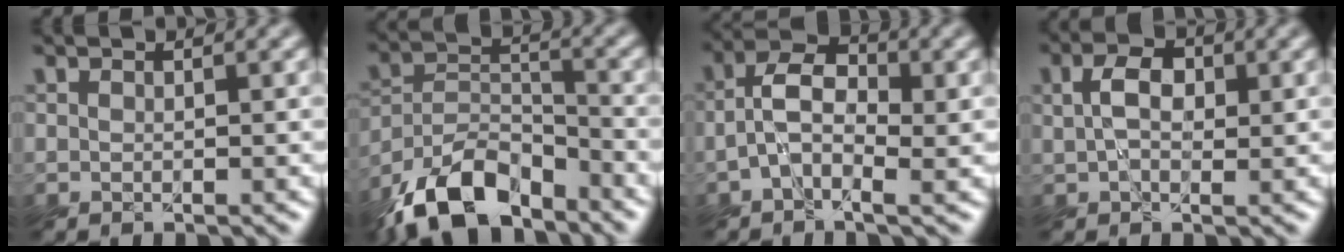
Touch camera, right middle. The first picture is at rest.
{"total": 9.2, "force": [-7.6, 3.4, 4.0], "torque": [-0.065, -0.003, -0.157]}
{"total": 5.0, "force": [-0.6, 2.9, 4.0], "torque": [-0.077, 0.009, -0.027]}
{"total": 3.5, "force": [0.3, 2.3, 2.6], "torque": [-0.054, 0.005, -0.002]}